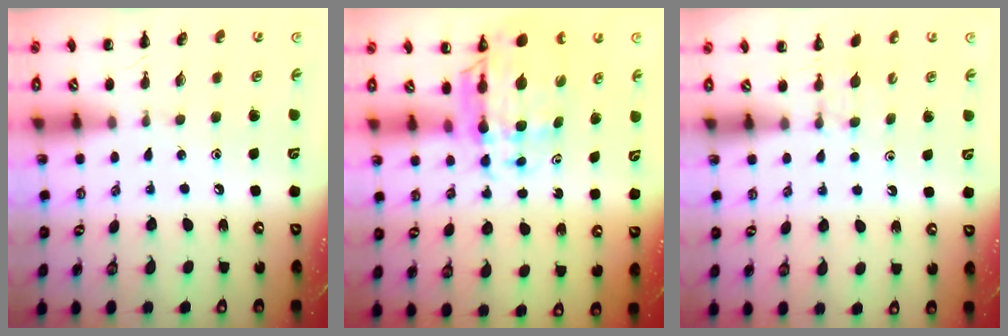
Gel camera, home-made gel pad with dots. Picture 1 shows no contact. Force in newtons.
{"total": 8.6, "press": 8.2, "slide": 2.7}
{"total": 2.9, "press": 2.7, "slide": 1.1}